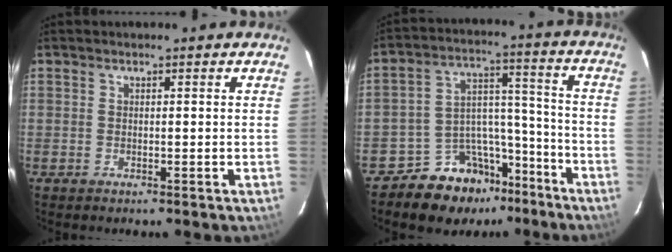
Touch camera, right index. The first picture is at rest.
{"total": 12.6, "force": [-9.9, 7.3, 2.7], "torque": [-0.048, 0.063, -0.148]}